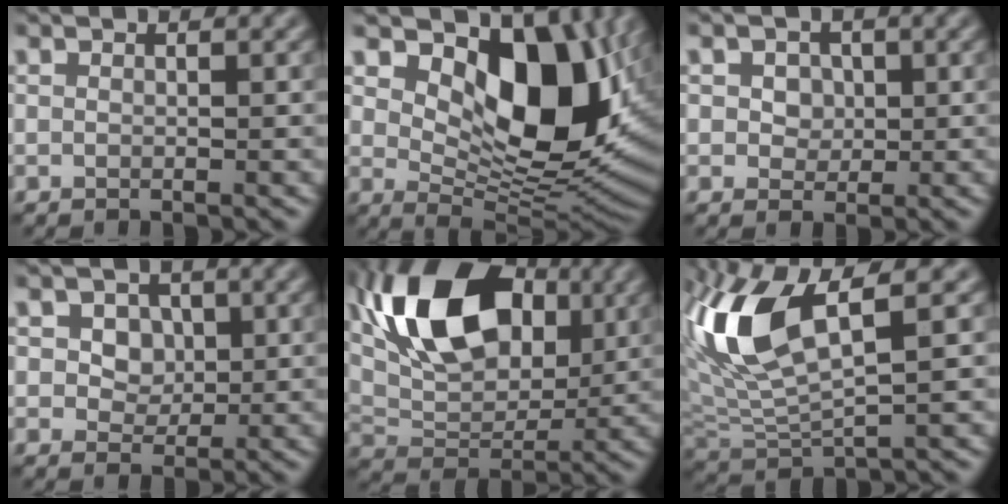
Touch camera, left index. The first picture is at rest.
{"total": 11.3, "force": [3.6, 6.2, 8.7], "torque": [-0.122, -0.016, 0.062]}
{"total": 2.7, "force": [0.8, 2.1, 1.4], "torque": [-0.024, 0.008, 0.000]}
{"total": 4.2, "force": [1.3, 3.3, 2.3], "torque": [-0.042, 0.005, 0.012]}
{"total": 13.0, "force": [4.4, 7.7, 9.4], "torque": [-0.175, 0.019, 0.070]}
{"total": 9.6, "force": [3.6, 3.5, 8.2], "torque": [-0.189, 0.008, 0.070]}